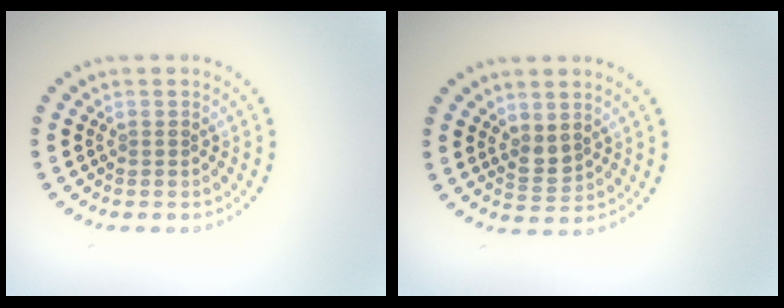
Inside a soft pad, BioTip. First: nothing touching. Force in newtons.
{"total": 1.7, "press": 1.6, "slide": 0.7}